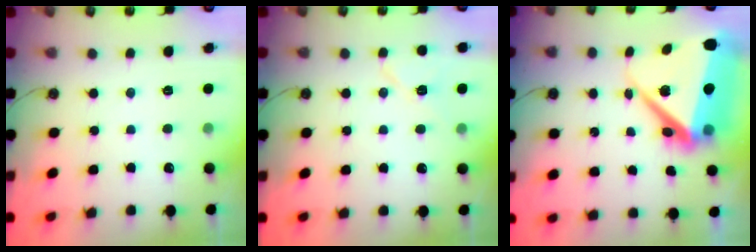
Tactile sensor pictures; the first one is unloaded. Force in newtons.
{"total": 7.9, "press": 7.9, "slide": 1.0}
{"total": 18.2, "press": 15.8, "slide": 8.9}